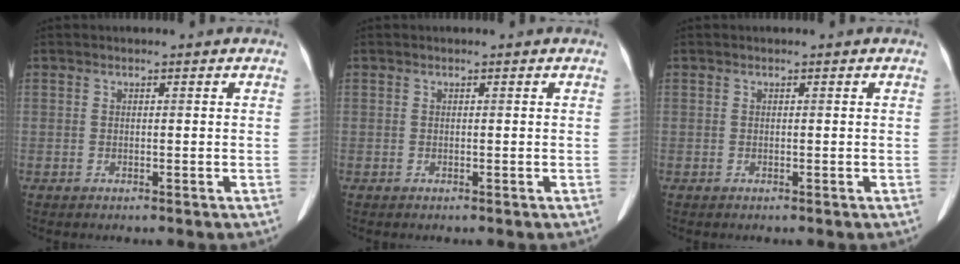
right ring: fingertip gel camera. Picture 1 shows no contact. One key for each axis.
{"total": 0.0}
{"total": 0.0}